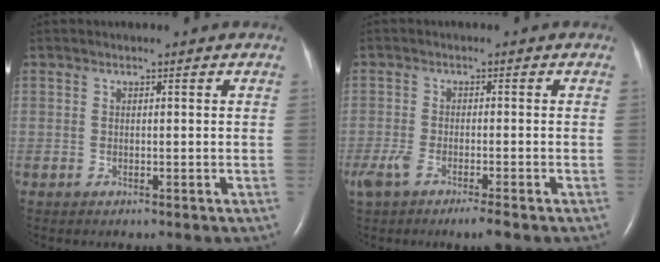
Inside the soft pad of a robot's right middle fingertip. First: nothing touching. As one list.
[{"total": 5.1, "force": [-3.3, 0.6, 3.7], "torque": [-0.076, -0.013, -0.060]}]